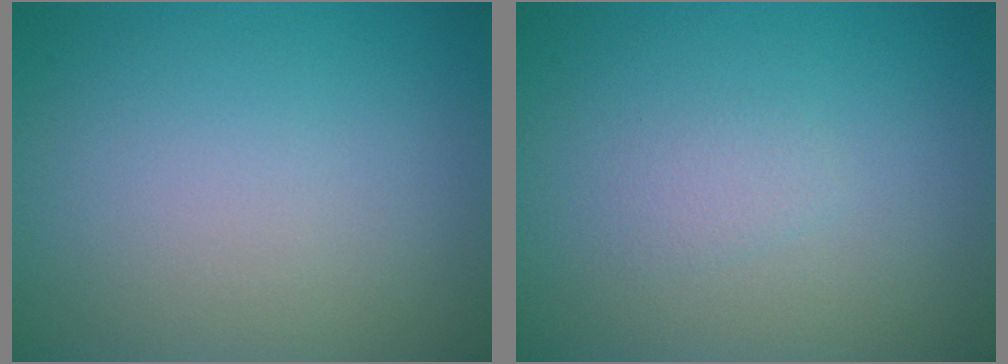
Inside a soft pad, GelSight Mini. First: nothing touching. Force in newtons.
{"total": 0.9, "press": 0.9, "slide": 0.1}